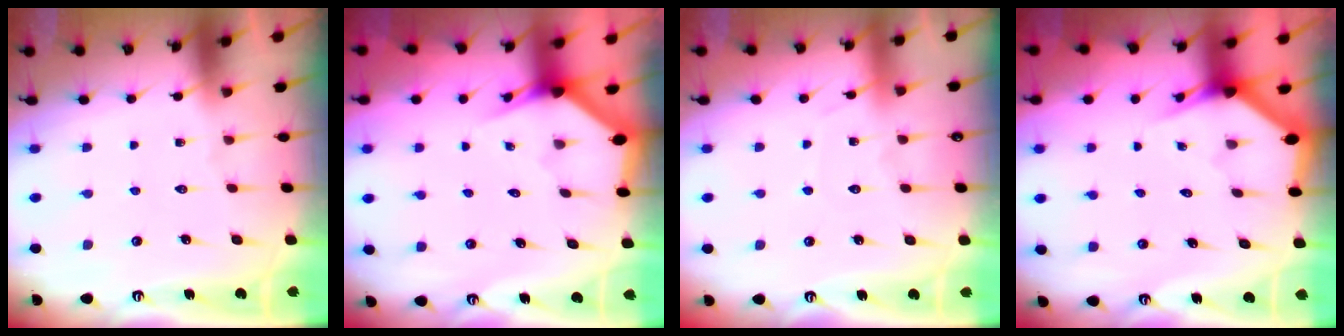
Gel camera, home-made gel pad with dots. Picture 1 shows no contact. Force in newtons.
{"total": 2.9, "press": 2.9, "slide": 0.1}
{"total": 4.6, "press": 4.5, "slide": 0.7}
{"total": 2.8, "press": 2.8, "slide": 0.0}